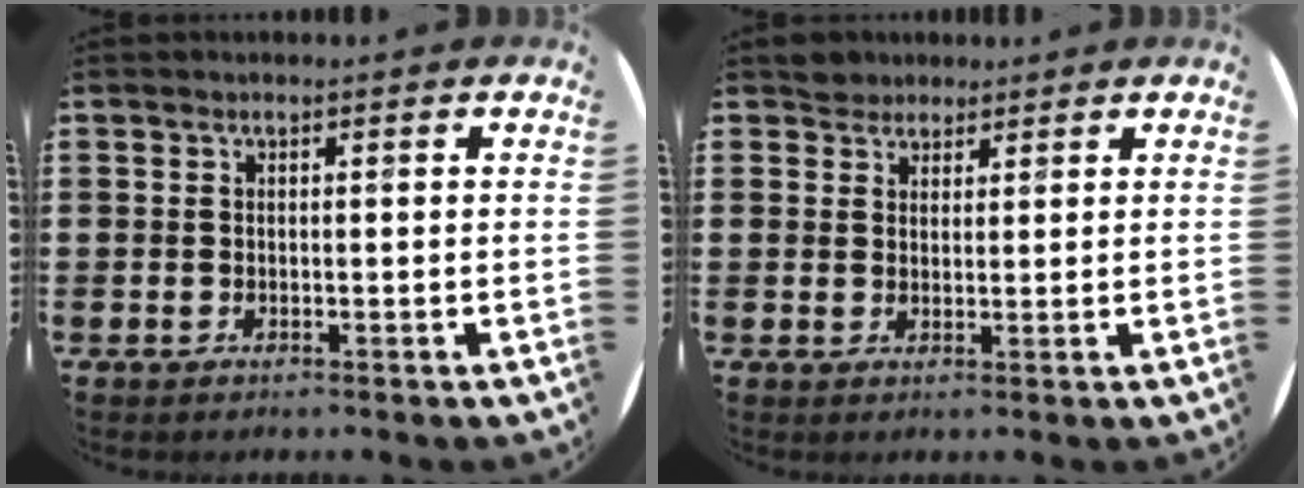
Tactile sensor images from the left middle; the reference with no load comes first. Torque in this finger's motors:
{"motor_torque": [0.43, -0.36, 0.01, 0.01]}